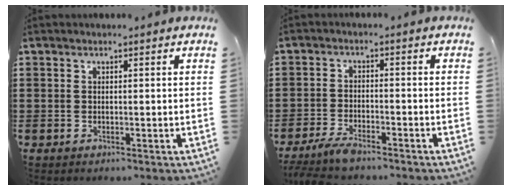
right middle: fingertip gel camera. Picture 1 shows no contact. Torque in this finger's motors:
{"motor_torque": [0.64, -0.12, 0.15, 0.07]}